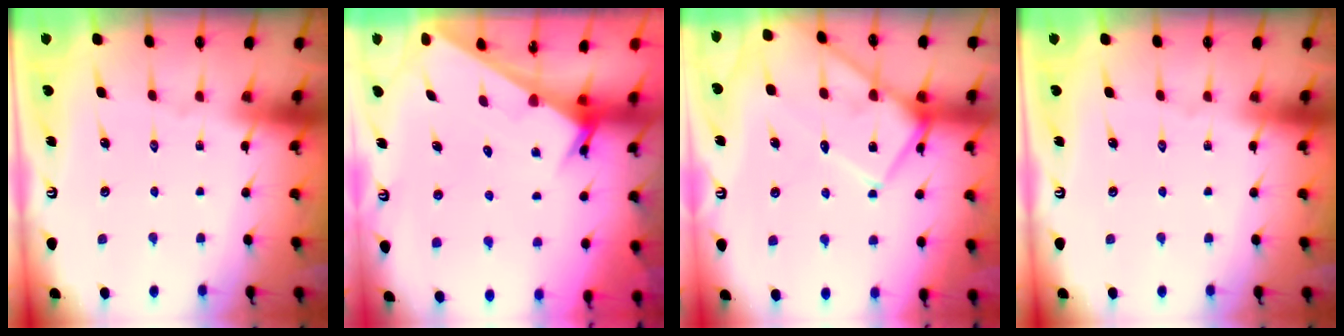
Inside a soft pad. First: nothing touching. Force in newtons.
{"total": 2.5, "press": 2.5, "slide": 0.1}
{"total": 12.6, "press": 12.5, "slide": 1.2}
{"total": 0.0}